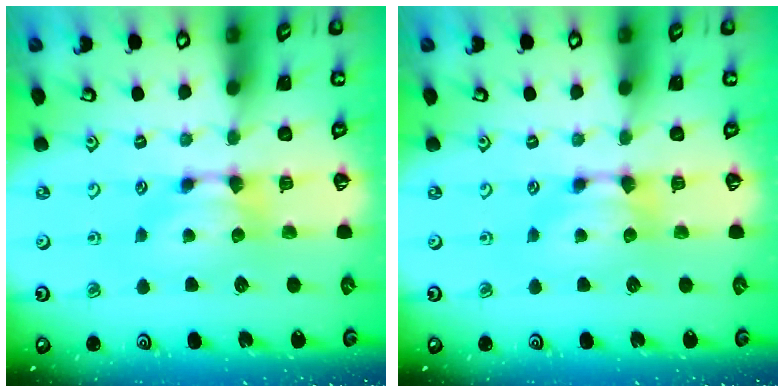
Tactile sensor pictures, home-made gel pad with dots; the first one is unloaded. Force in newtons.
{"total": 0.0}